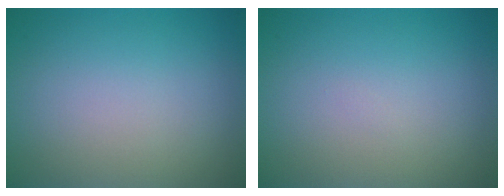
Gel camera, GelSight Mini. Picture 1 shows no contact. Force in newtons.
{"total": 0.0}